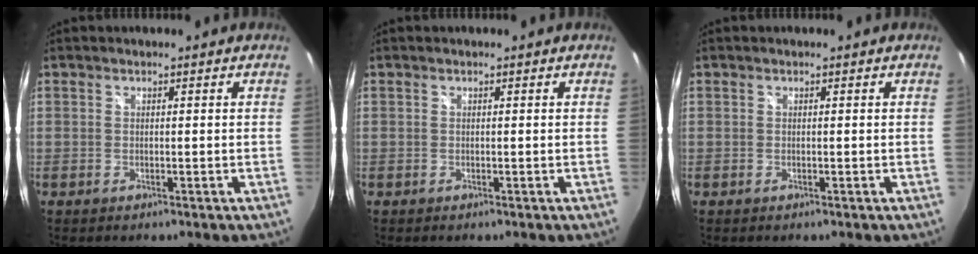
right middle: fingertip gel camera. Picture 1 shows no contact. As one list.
[{"total": 0.0}, {"total": 0.0}]